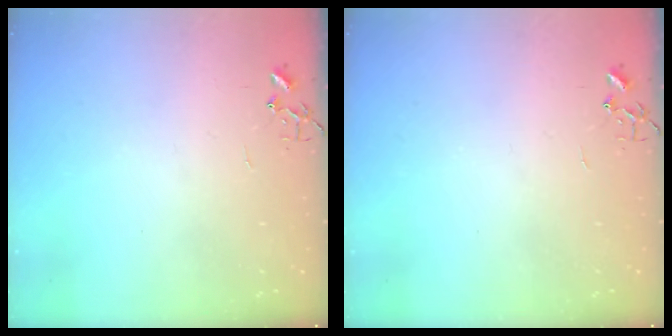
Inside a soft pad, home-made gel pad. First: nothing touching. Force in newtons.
{"total": 0.0}